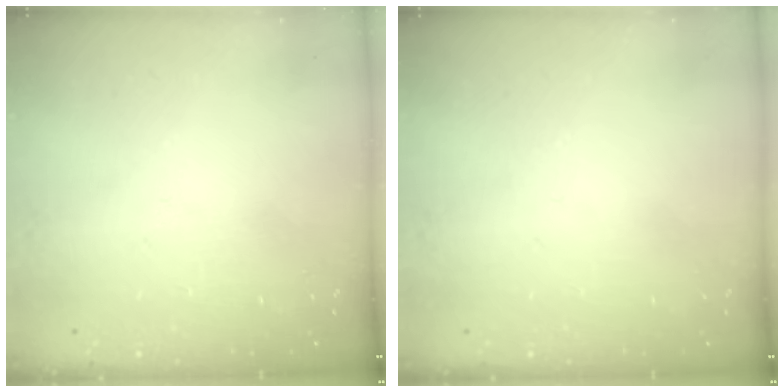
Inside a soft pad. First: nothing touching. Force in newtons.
{"total": 0.0}